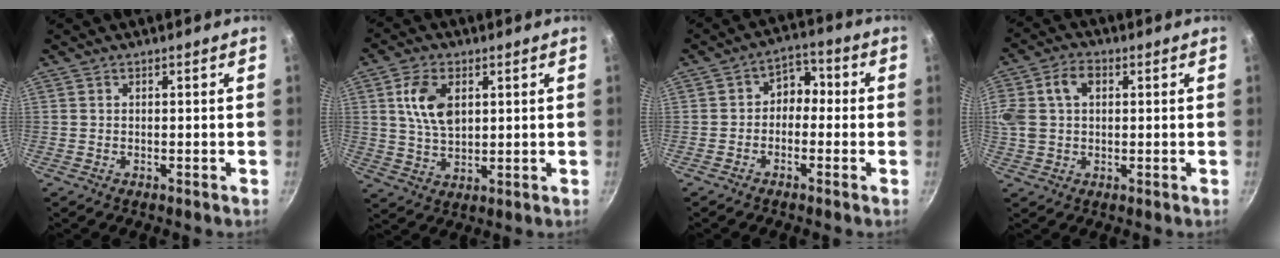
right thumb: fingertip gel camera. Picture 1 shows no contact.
{"total": 9.2, "force": [2.6, 5.6, 6.8], "torque": [-0.117, -0.010, 0.050]}
{"total": 5.5, "force": [-0.7, 4.3, 3.3], "torque": [-0.010, 0.026, -0.029]}
{"total": 12.6, "force": [2.9, 9.4, 8.0], "torque": [-0.176, 0.029, 0.049]}